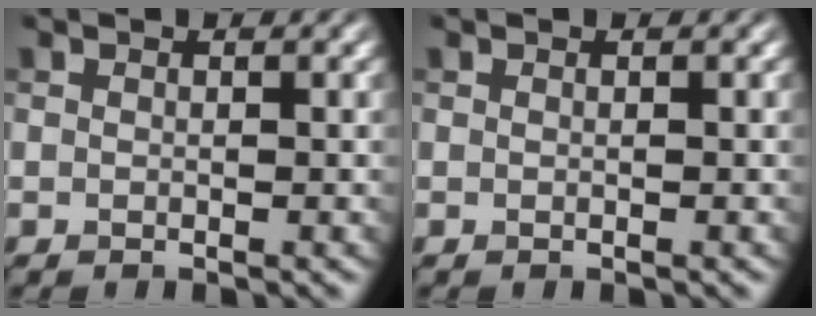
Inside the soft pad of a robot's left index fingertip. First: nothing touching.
{"total": 0.0}